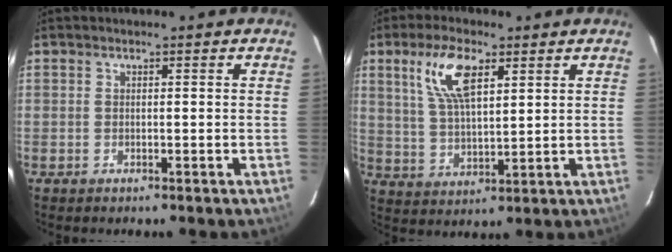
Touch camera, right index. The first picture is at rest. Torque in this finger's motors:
{"motor_torque": [0.96, 0.55, 0.31, 0.10]}